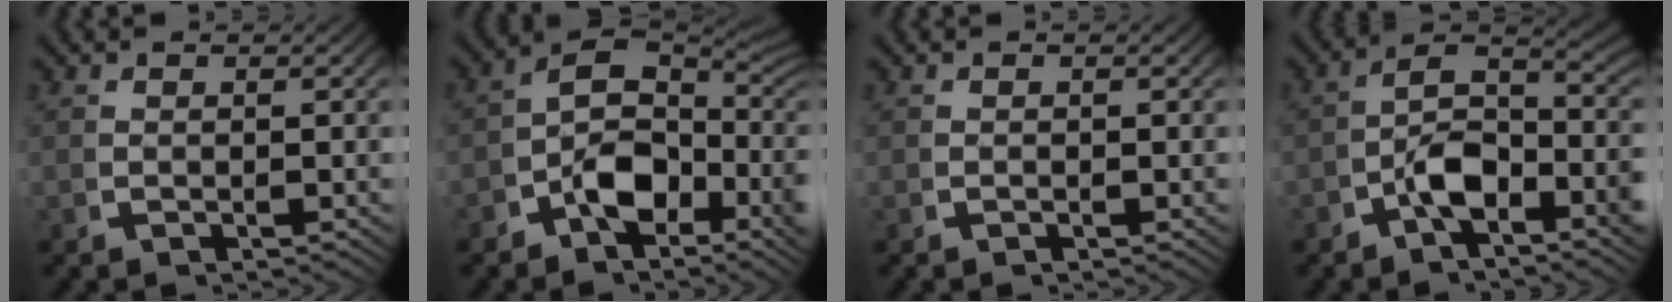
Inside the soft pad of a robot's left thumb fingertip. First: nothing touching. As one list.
[{"total": 7.8, "force": [-0.3, 5.2, 5.8], "torque": [-0.104, -0.019, -0.011]}, {"total": 0.0}, {"total": 6.3, "force": [-1.0, 3.8, 4.9], "torque": [-0.092, -0.014, -0.019]}]